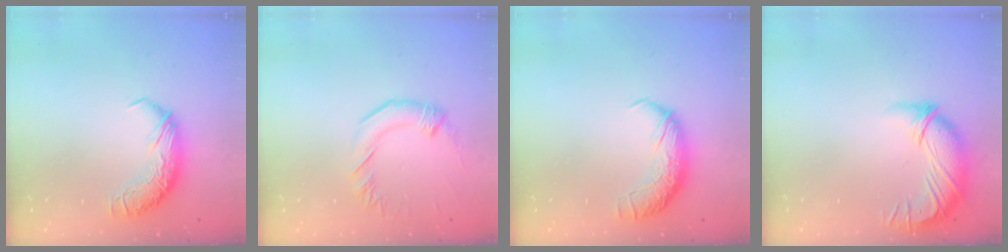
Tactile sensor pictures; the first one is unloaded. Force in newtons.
{"total": 1.5, "press": 1.4, "slide": 0.5}
{"total": 2.4, "press": 1.2, "slide": 2.1}
{"total": 2.9, "press": 0.1, "slide": 2.9}